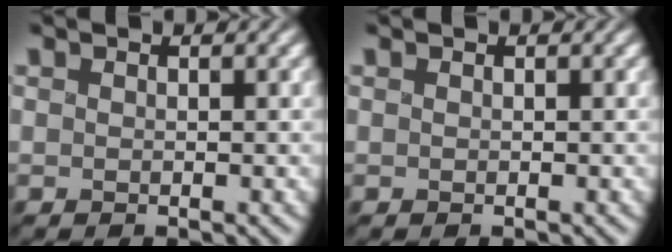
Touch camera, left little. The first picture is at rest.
{"total": 0.0}